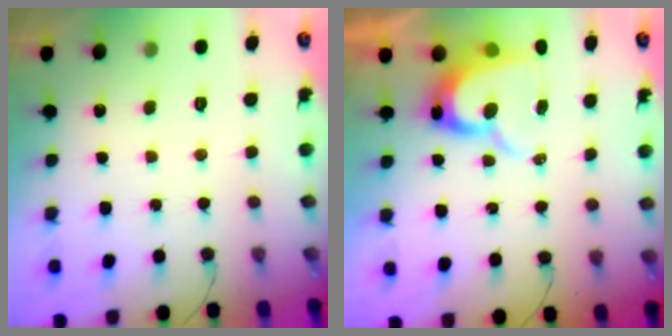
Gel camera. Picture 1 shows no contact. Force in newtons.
{"total": 10.1, "press": 10.1, "slide": 1.0}